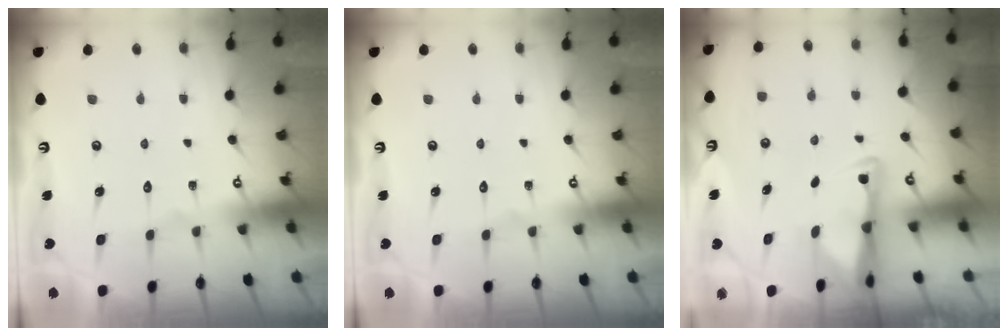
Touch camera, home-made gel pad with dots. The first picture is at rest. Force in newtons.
{"total": 0.0}
{"total": 3.0, "press": 2.9, "slide": 0.5}